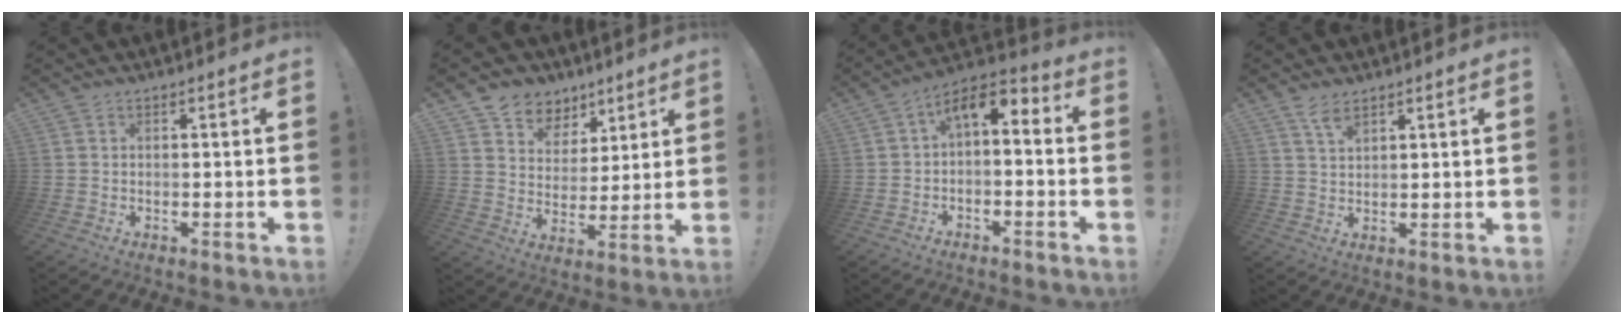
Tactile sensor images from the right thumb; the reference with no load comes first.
{"total": 7.9, "force": [4.7, 6.3, 1.0], "torque": [-0.019, -0.039, 0.097]}
{"total": 6.8, "force": [0.1, 3.2, 6.0], "torque": [-0.089, 0.008, 0.003]}
{"total": 4.0, "force": [3.0, 1.2, 2.3], "torque": [-0.035, -0.021, 0.052]}